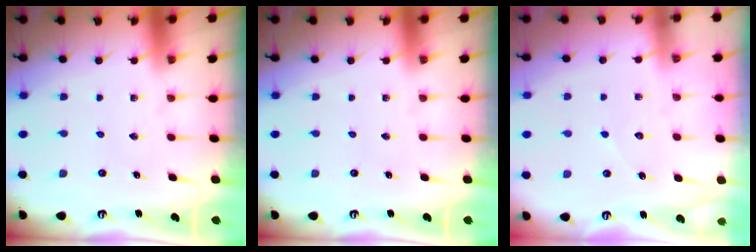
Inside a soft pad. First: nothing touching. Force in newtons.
{"total": 0.0}
{"total": 3.3, "press": 3.3, "slide": 0.3}